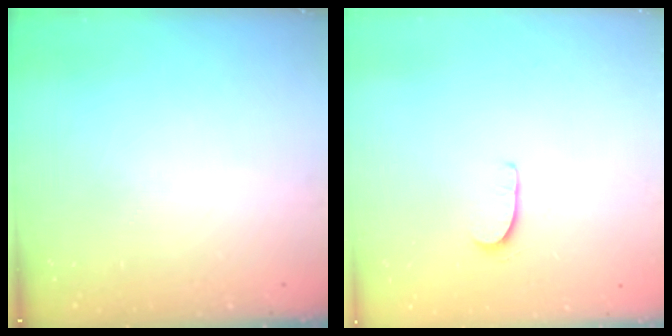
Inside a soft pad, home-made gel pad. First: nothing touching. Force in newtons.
{"total": 5.1, "press": 5.1, "slide": 0.4}